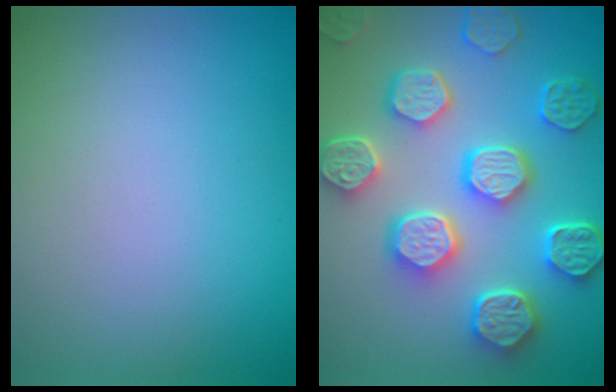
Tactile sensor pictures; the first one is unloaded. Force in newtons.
{"total": 7.8, "press": 6.7, "slide": 3.9}